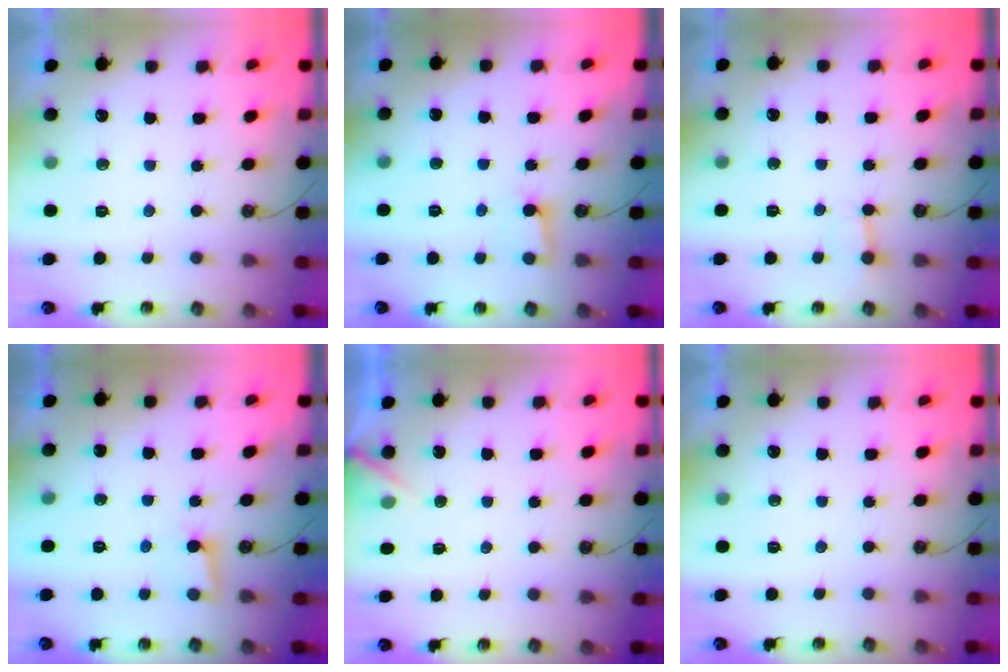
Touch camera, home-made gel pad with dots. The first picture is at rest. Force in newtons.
{"total": 2.9, "press": 2.9, "slide": 0.2}
{"total": 2.9, "press": 2.9, "slide": 0.3}
{"total": 4.8, "press": 4.7, "slide": 1.0}
{"total": 4.7, "press": 4.7, "slide": 0.2}
{"total": 0.0}